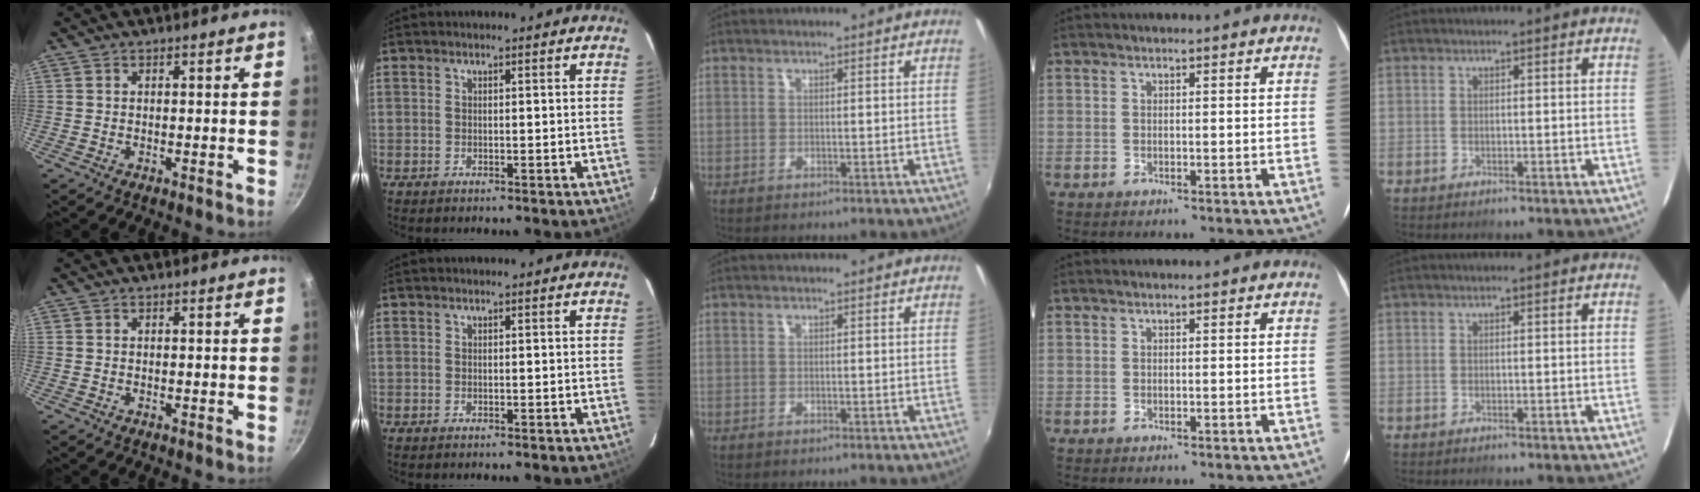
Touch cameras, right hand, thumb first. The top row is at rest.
{}